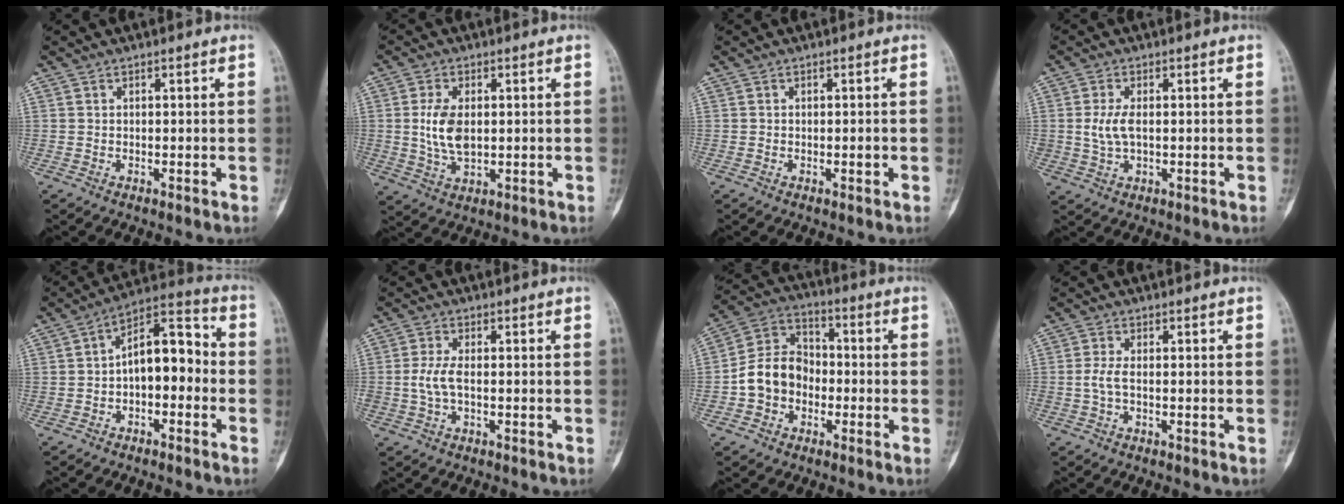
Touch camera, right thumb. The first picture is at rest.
{"total": 7.2, "force": [0.5, 4.0, 5.9], "torque": [-0.120, -0.006, 0.013]}
{"total": 0.7, "force": [-0.2, 0.3, 0.6], "torque": [-0.007, 0.000, -0.004]}
{"total": 4.6, "force": [0.2, 2.4, 3.8], "torque": [-0.086, -0.001, 0.006]}
{"total": 11.2, "force": [-1.5, 6.1, 9.3], "torque": [-0.119, 0.048, -0.038]}
{"total": 3.9, "force": [-0.5, 1.7, 3.5], "torque": [-0.090, 0.005, -0.012]}
{"total": 10.8, "force": [-2.5, 8.8, 5.8], "torque": [-0.086, 0.044, -0.059]}
{"total": 2.5, "force": [-0.4, 0.9, 2.2], "torque": [-0.059, -0.002, -0.010]}